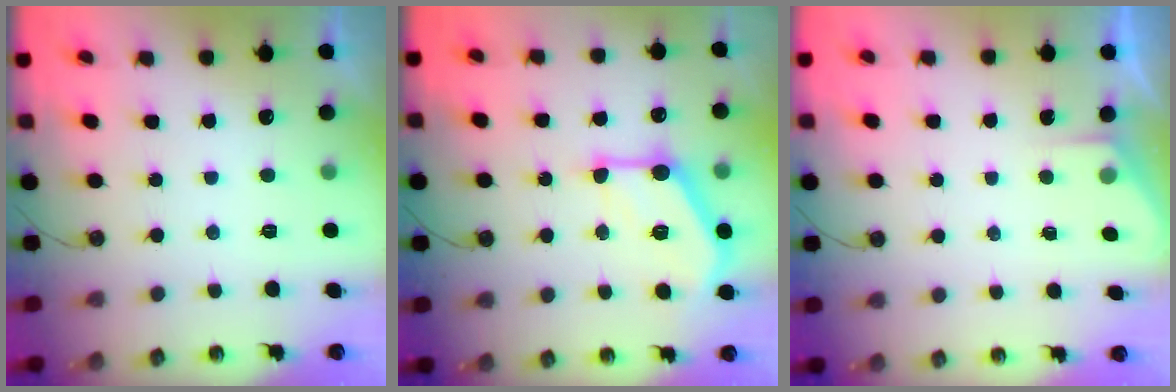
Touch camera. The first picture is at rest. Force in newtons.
{"total": 14.6, "press": 14.5, "slide": 1.6}
{"total": 1.8, "press": 1.7, "slide": 0.3}